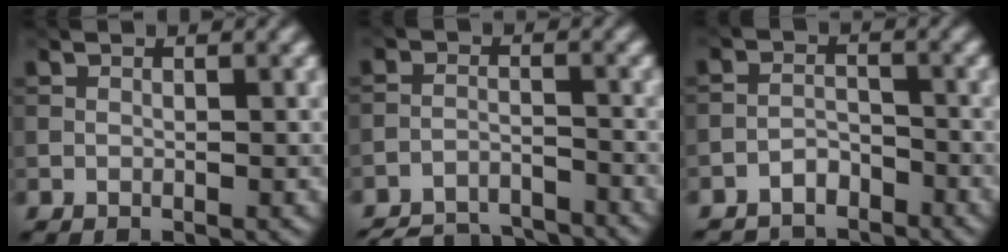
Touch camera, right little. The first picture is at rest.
{"total": 7.5, "force": [-7.2, 1.8, 1.4], "torque": [-0.022, -0.013, -0.117]}
{"total": 3.3, "force": [-3.0, 1.3, 0.4], "torque": [-0.001, 0.003, -0.063]}